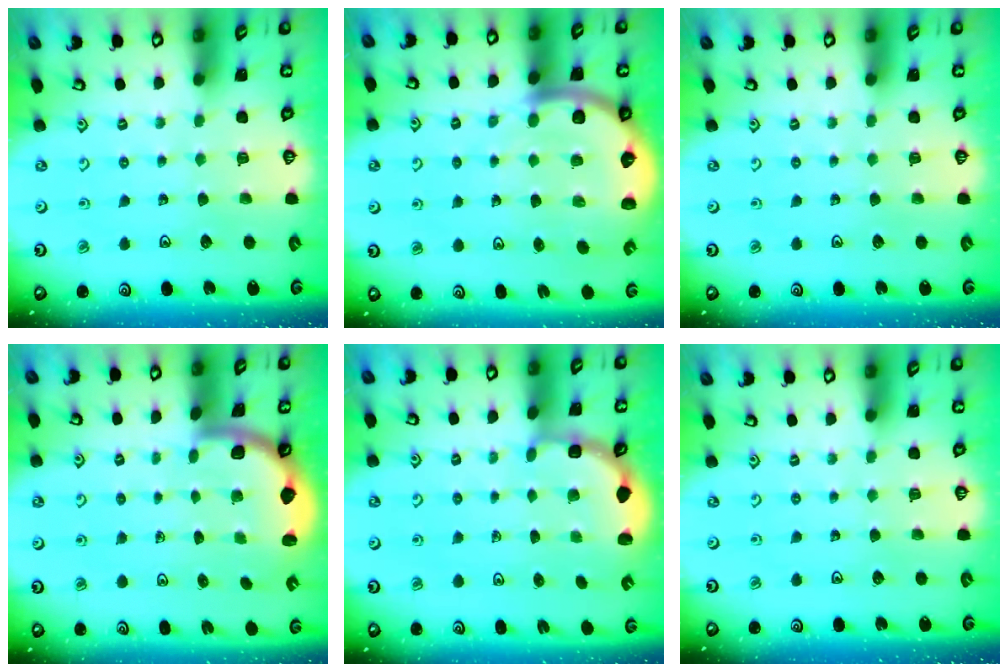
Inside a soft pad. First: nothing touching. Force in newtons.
{"total": 8.6, "press": 8.4, "slide": 1.7}
{"total": 0.0}
{"total": 1.6, "press": 1.6, "slide": 0.1}
{"total": 3.0, "press": 2.3, "slide": 1.8}
{"total": 0.0}